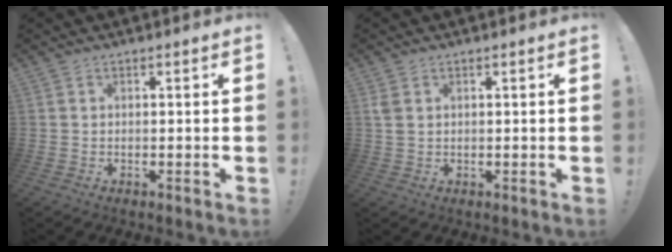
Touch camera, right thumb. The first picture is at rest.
{"total": 2.1, "force": [0.8, 1.3, 1.5], "torque": [-0.029, 0.004, 0.015]}